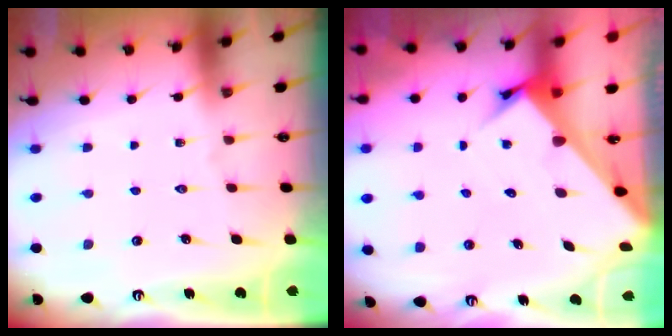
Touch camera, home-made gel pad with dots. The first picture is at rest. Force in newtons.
{"total": 4.2, "press": 4.2, "slide": 0.3}